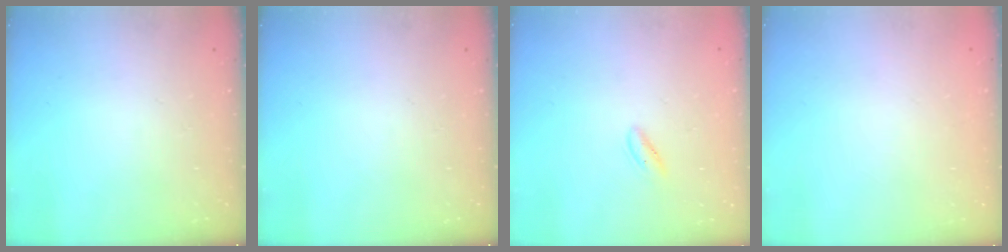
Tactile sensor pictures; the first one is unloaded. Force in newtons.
{"total": 0.0}
{"total": 2.1, "press": 2.0, "slide": 0.7}
{"total": 2.1, "press": 2.1, "slide": 0.1}